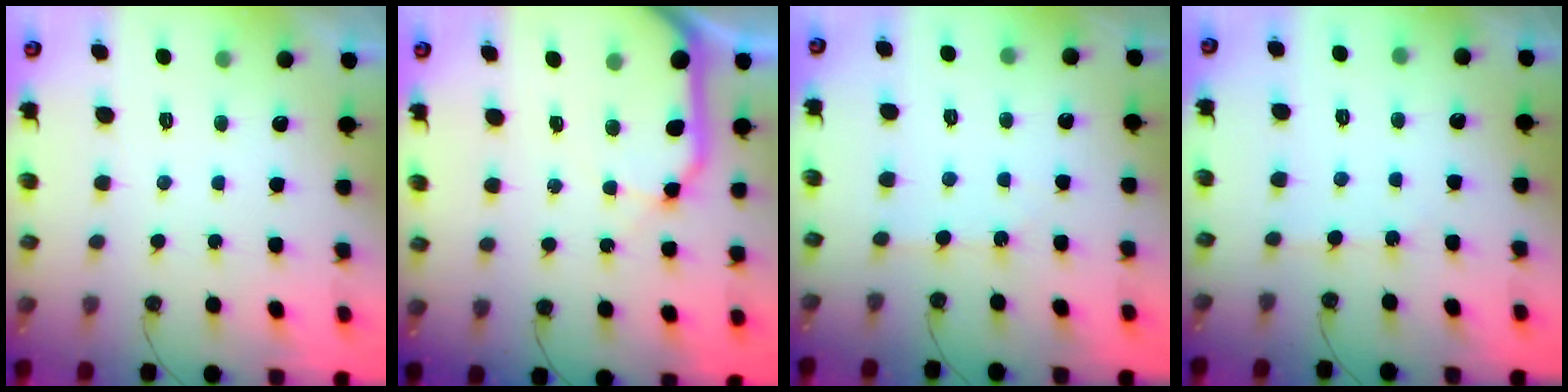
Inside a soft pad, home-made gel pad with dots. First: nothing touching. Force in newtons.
{"total": 12.2, "press": 12.1, "slide": 1.6}
{"total": 1.4, "press": 1.3, "slide": 0.3}
{"total": 2.1, "press": 2.0, "slide": 0.4}